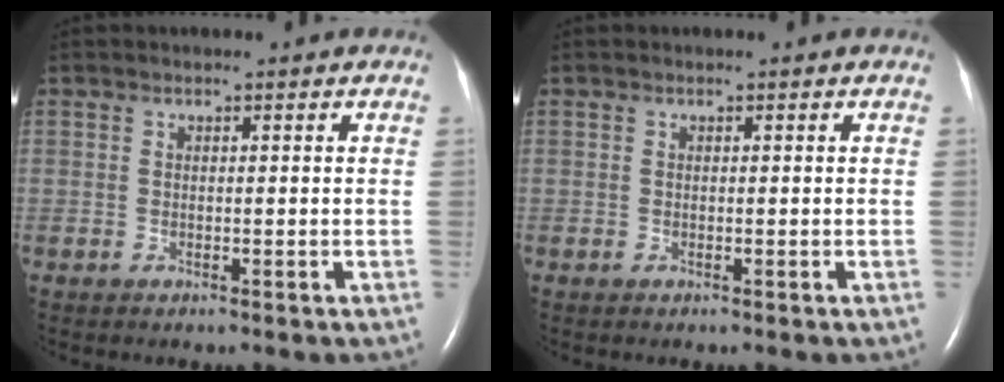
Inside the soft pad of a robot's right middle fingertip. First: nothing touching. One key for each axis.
{"total": 0.0}